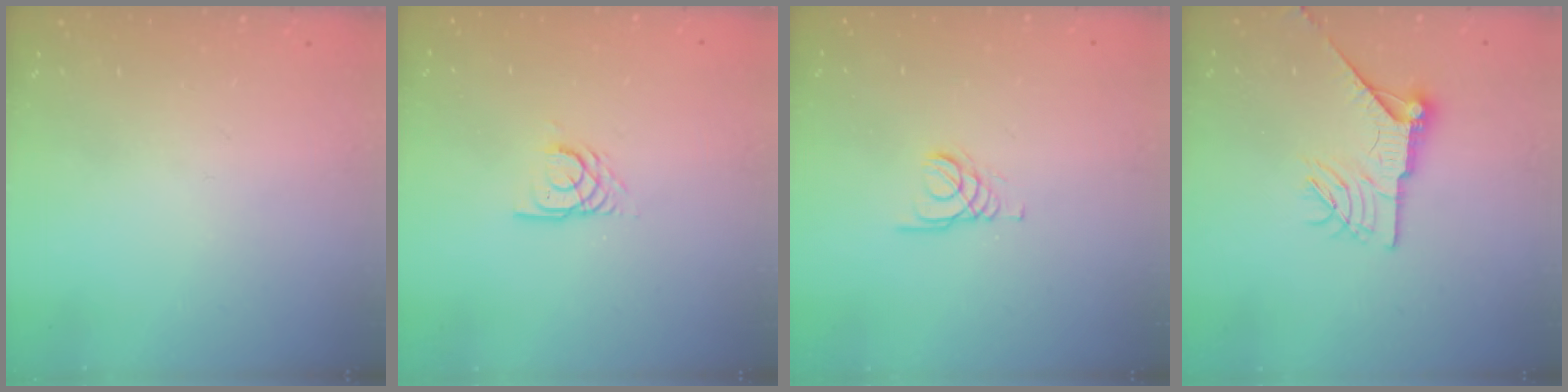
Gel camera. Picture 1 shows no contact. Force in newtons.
{"total": 5.0, "press": 5.0, "slide": 0.5}
{"total": 1.4, "press": 1.4, "slide": 0.2}
{"total": 11.6, "press": 11.5, "slide": 1.2}